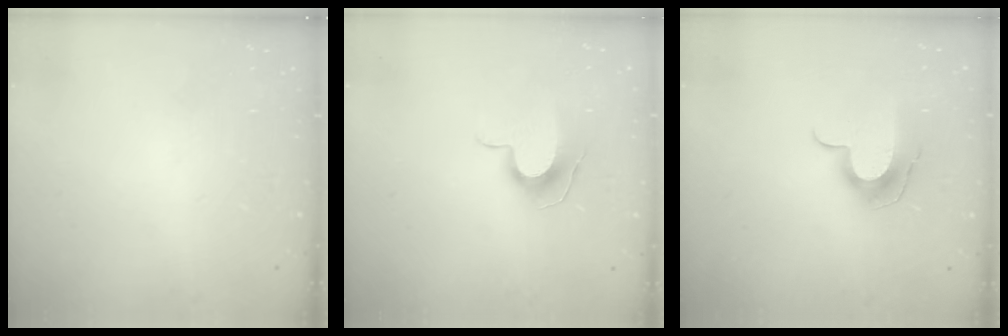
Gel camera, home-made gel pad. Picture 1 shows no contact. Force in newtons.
{"total": 9.4, "press": 9.4, "slide": 0.5}
{"total": 9.9, "press": 9.8, "slide": 0.5}